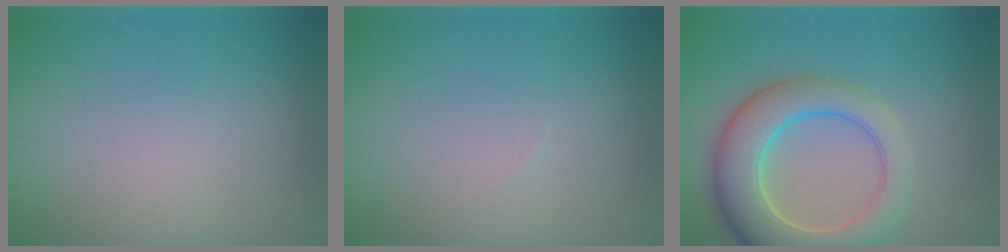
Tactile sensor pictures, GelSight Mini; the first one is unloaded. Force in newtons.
{"total": 0.0}
{"total": 8.0, "press": 7.9, "slide": 0.8}